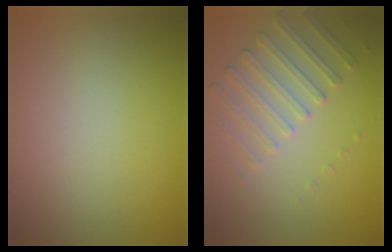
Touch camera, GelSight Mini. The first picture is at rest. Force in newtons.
{"total": 2.2, "press": 1.8, "slide": 1.2}